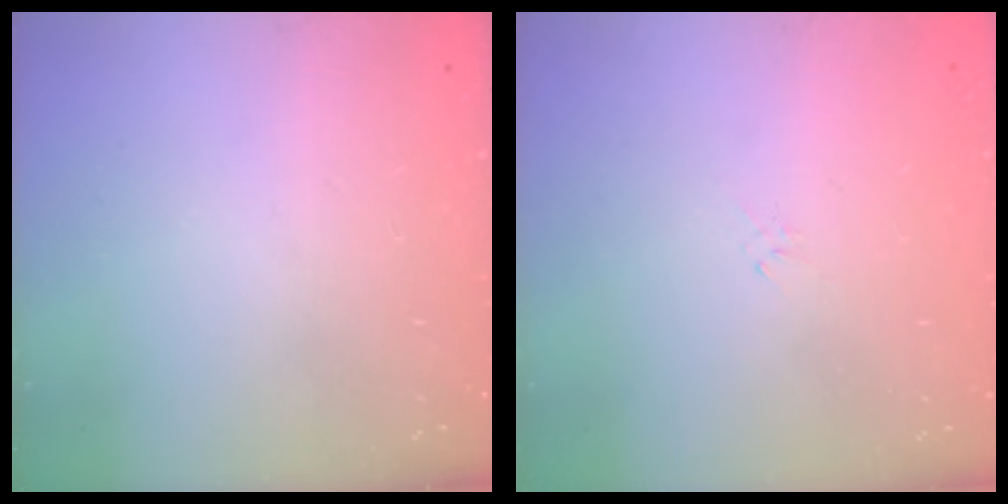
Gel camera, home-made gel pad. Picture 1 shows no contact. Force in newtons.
{"total": 0.7, "press": 0.5, "slide": 0.4}